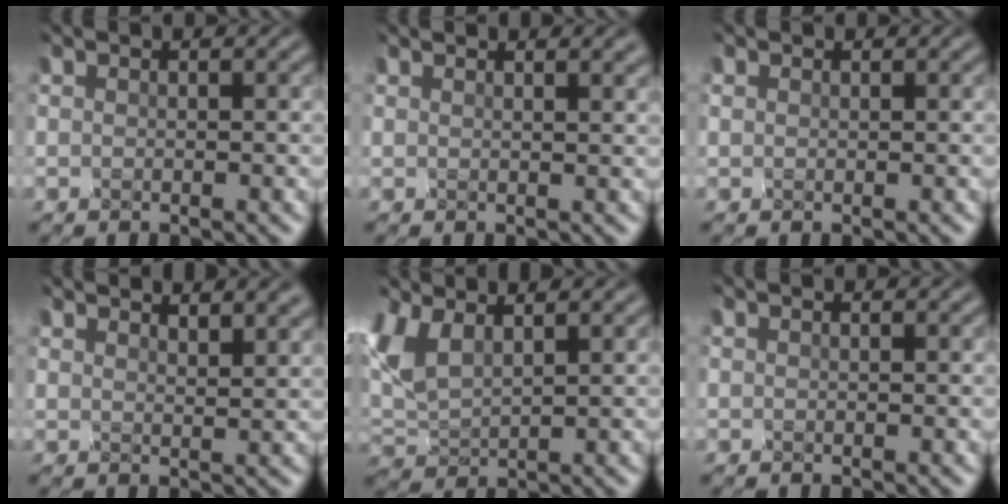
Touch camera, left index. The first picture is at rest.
{"total": 2.6, "force": [1.9, 1.0, 1.5], "torque": [-0.004, 0.014, 0.014]}
{"total": 1.0, "force": [-0.4, -0.5, -0.8], "torque": [0.002, -0.007, 0.011]}
{"total": 3.9, "force": [3.1, 1.2, 2.0], "torque": [-0.018, 0.008, 0.038]}
{"total": 2.8, "force": [0.5, 1.7, 2.2], "torque": [-0.084, -0.004, 0.034]}
{"total": 0.0}